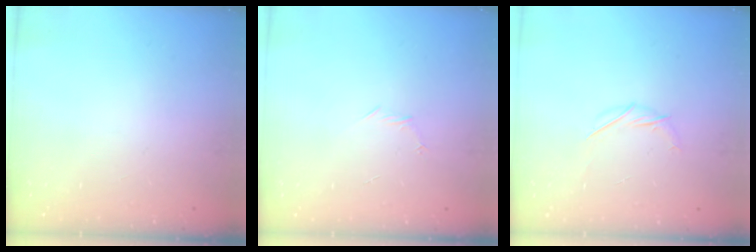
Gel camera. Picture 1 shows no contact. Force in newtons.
{"total": 4.1, "press": 3.9, "slide": 1.2}
{"total": 4.8, "press": 4.7, "slide": 1.1}